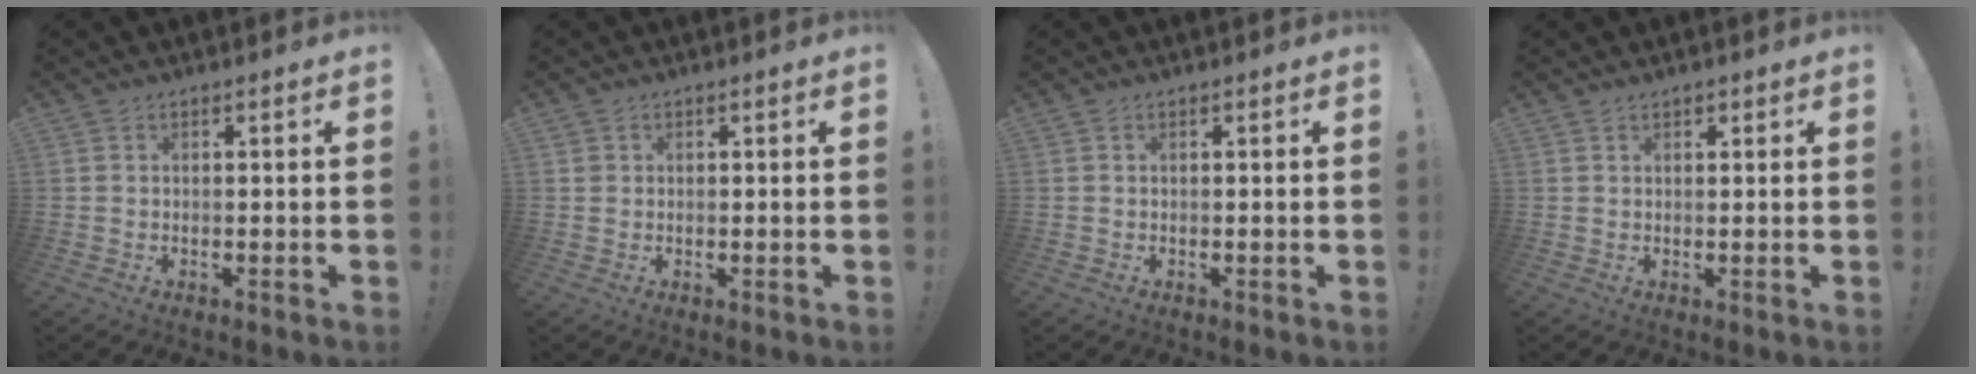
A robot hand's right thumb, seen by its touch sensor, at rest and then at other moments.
{"total": 1.2, "force": [0.6, 1.0, 0.3], "torque": [-0.007, 0.002, 0.012]}
{"total": 0.0}
{"total": 0.7, "force": [0.6, 0.4, 0.2], "torque": [0.005, -0.004, 0.010]}